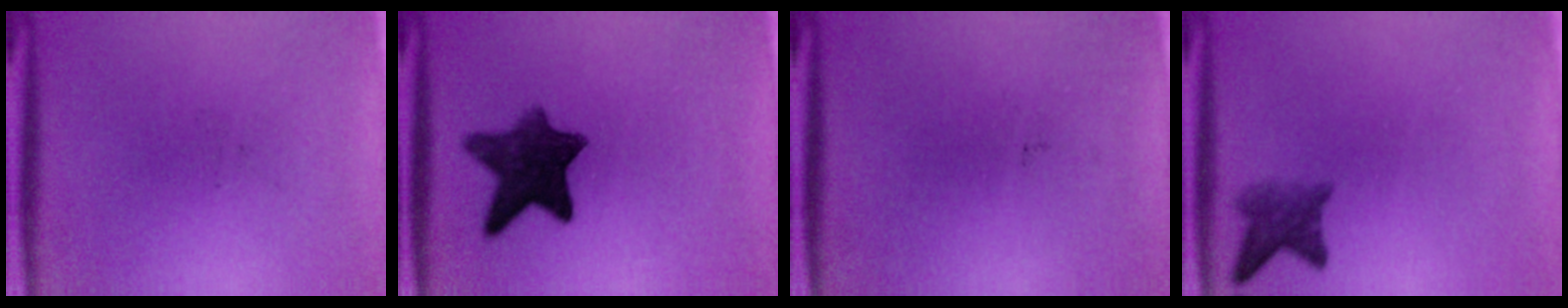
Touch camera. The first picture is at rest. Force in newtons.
{"total": 9.9}
{"total": 0.0}
{"total": 3.4}